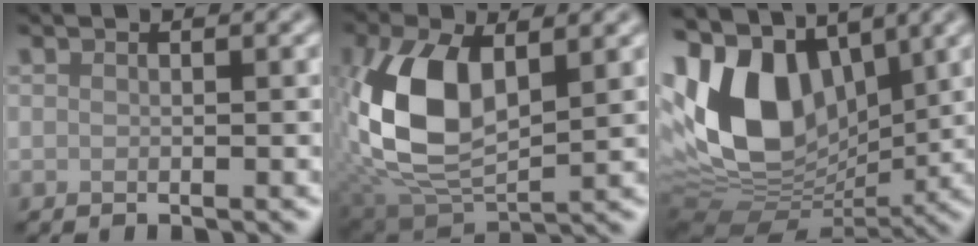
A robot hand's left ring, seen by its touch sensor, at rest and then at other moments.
{"total": 10.8, "force": [0.3, 6.0, 9.0], "torque": [-0.209, -0.007, 0.001]}
{"total": 12.7, "force": [1.8, 8.7, 9.1], "torque": [-0.186, -0.002, 0.021]}